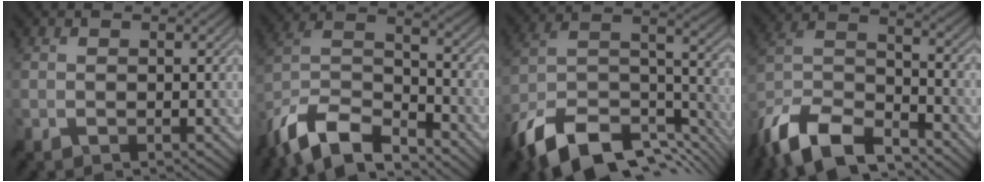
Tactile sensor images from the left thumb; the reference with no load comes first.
{"total": 13.0, "force": [-10.1, 4.2, 7.0], "torque": [-0.159, 0.002, -0.196]}
{"total": 15.3, "force": [-10.7, 6.4, 8.9], "torque": [-0.202, -0.011, -0.183]}
{"total": 14.1, "force": [-10.7, 5.2, 7.5], "torque": [-0.174, 0.002, -0.206]}